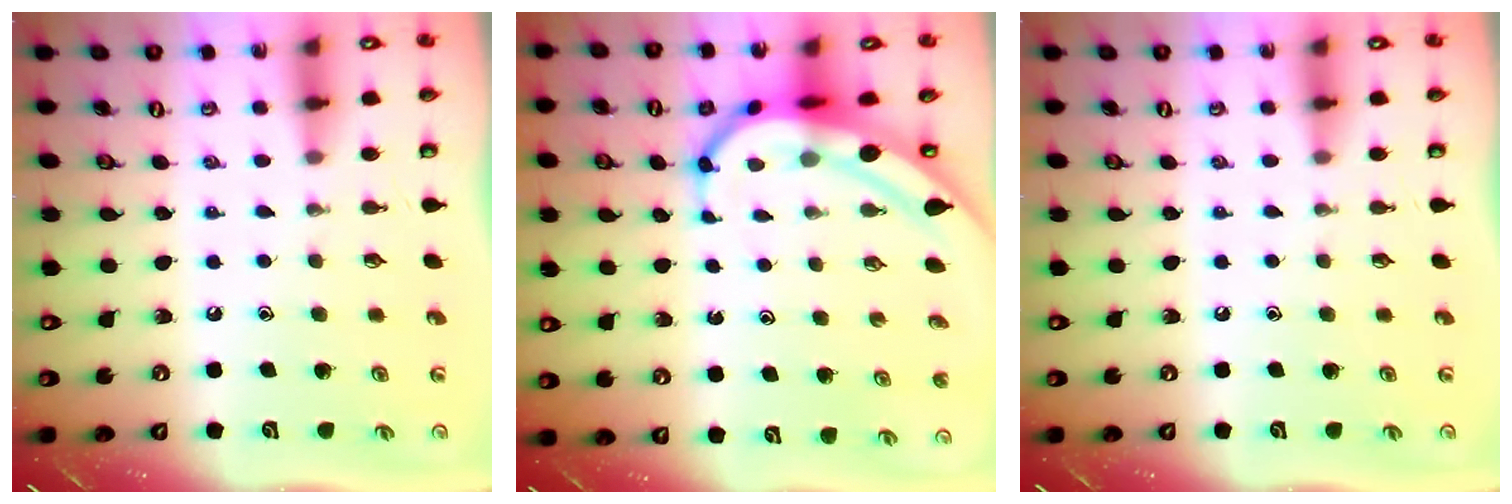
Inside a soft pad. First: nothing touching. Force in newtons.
{"total": 6.8, "press": 6.8, "slide": 0.8}
{"total": 0.0}